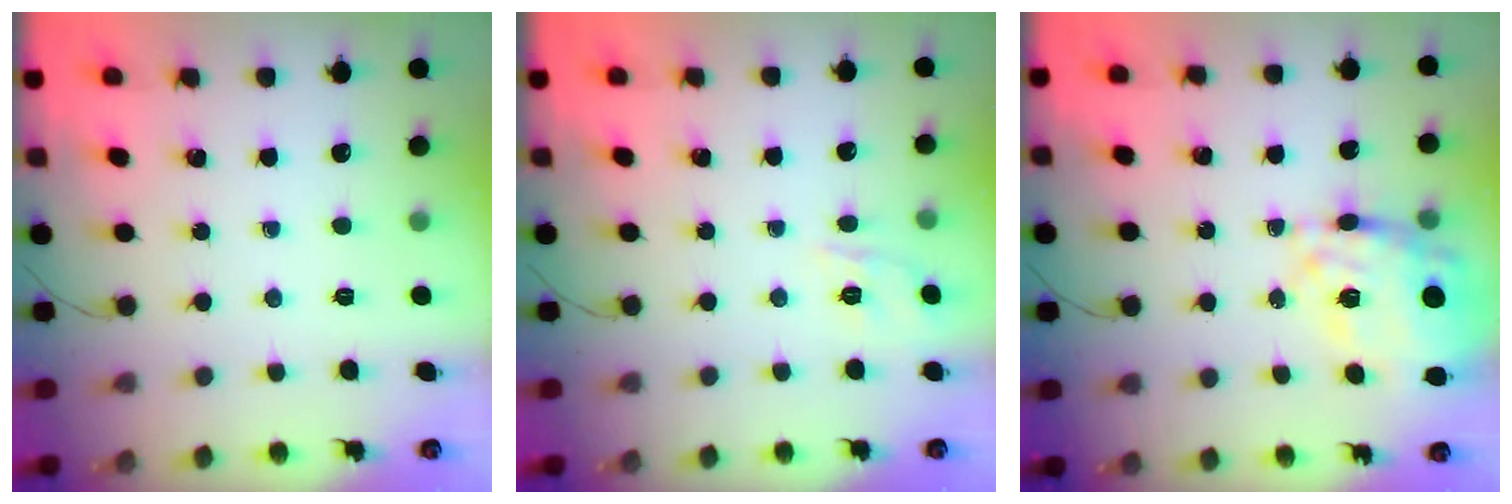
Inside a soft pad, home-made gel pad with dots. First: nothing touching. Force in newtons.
{"total": 5.5, "press": 5.2, "slide": 1.6}
{"total": 16.8, "press": 16.0, "slide": 5.2}